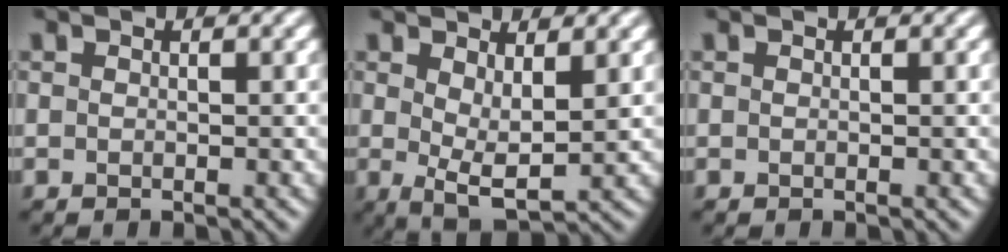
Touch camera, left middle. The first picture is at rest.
{"total": 3.5, "force": [1.0, 1.1, 3.2], "torque": [-0.053, -0.010, 0.020]}
{"total": 0.0}